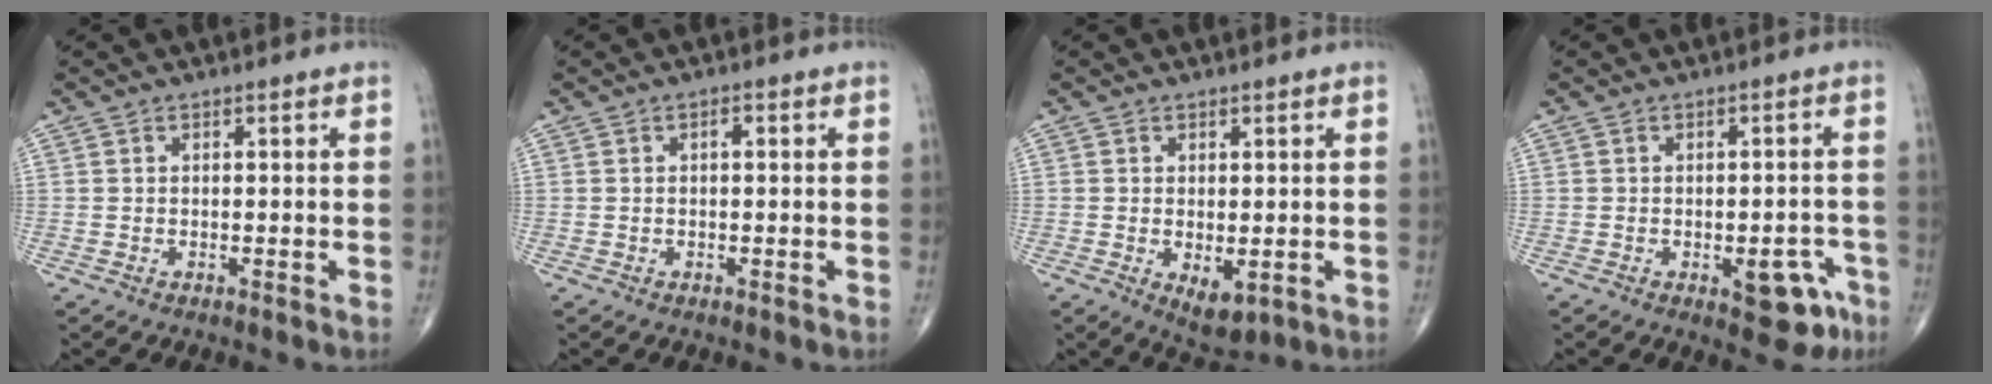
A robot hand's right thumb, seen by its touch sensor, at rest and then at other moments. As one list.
[{"total": 1.0, "force": [0.1, 0.5, 0.8], "torque": [-0.011, 0.005, 0.000]}, {"total": 4.9, "force": [-1.1, 2.5, 4.0], "torque": [-0.055, -0.012, -0.005]}, {"total": 7.6, "force": [-3.4, 3.6, 5.8], "torque": [-0.045, 0.020, -0.034]}]